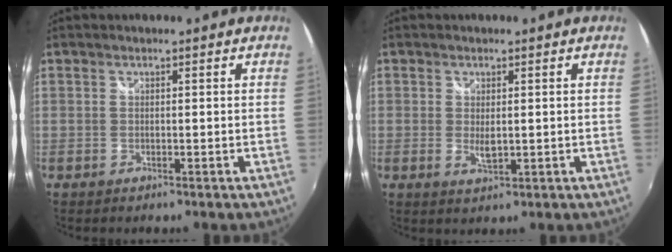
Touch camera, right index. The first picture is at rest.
{"total": 2.7, "force": [-0.1, 1.2, 2.4], "torque": [-0.042, -0.006, 0.001]}